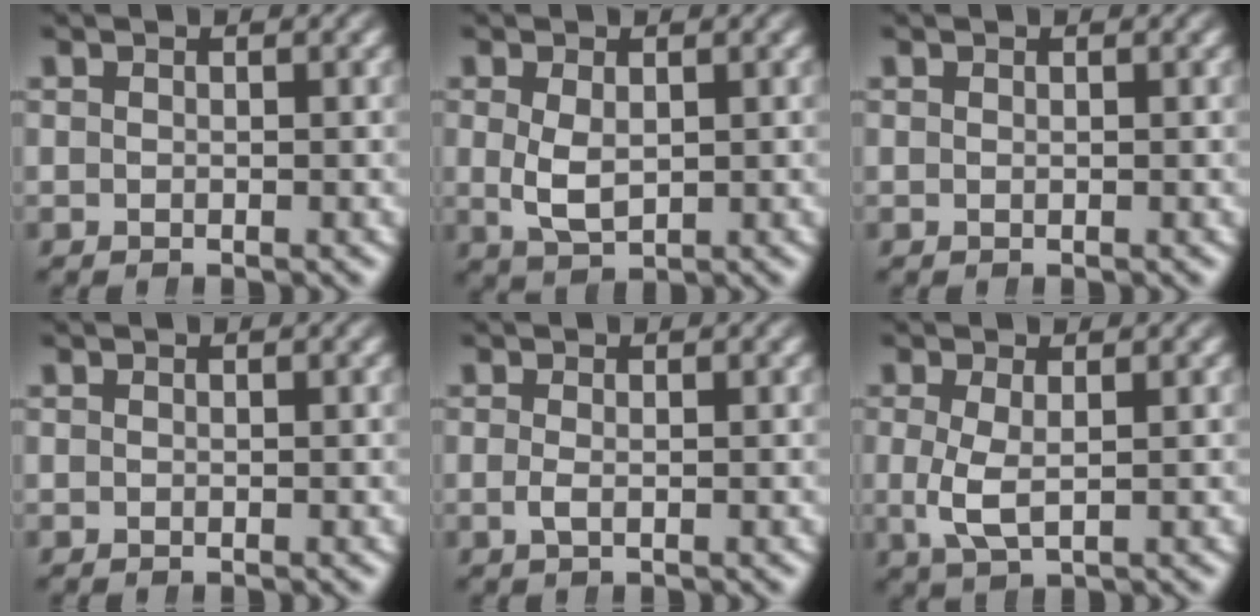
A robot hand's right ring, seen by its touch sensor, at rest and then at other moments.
{"total": 2.7, "force": [0.1, 1.8, 2.1], "torque": [-0.057, -0.020, 0.017]}
{"total": 0.0}
{"total": 0.0}
{"total": 0.7, "force": [-0.4, -0.2, 0.6], "torque": [-0.026, -0.018, -0.001]}
{"total": 2.7, "force": [-0.2, 1.2, 2.4], "torque": [-0.072, -0.023, 0.009]}